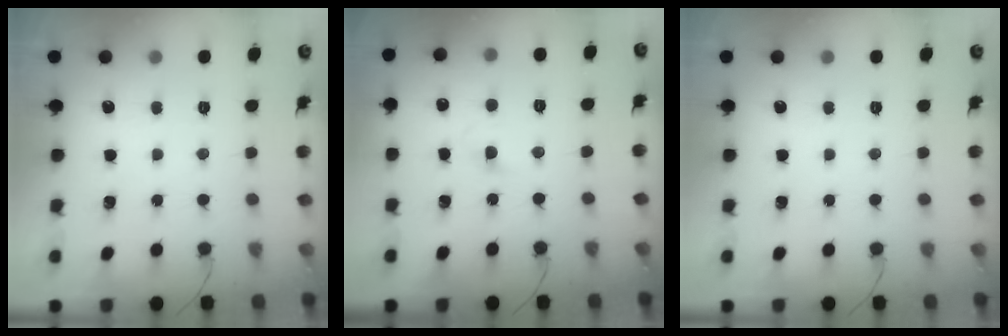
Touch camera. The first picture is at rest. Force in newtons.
{"total": 3.0, "press": 2.8, "slide": 1.3}
{"total": 0.0}